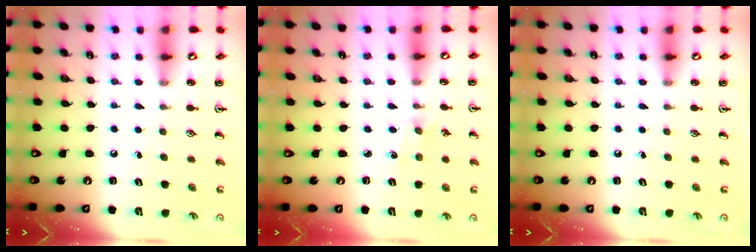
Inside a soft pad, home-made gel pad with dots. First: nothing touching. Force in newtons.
{"total": 1.9, "press": 1.9, "slide": 0.4}
{"total": 0.0}